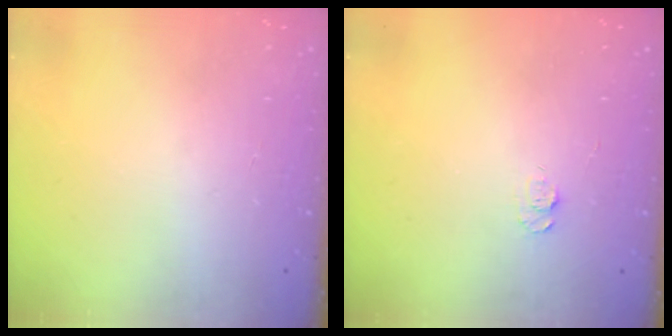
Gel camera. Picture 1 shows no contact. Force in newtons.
{"total": 4.3, "press": 4.2, "slide": 0.5}